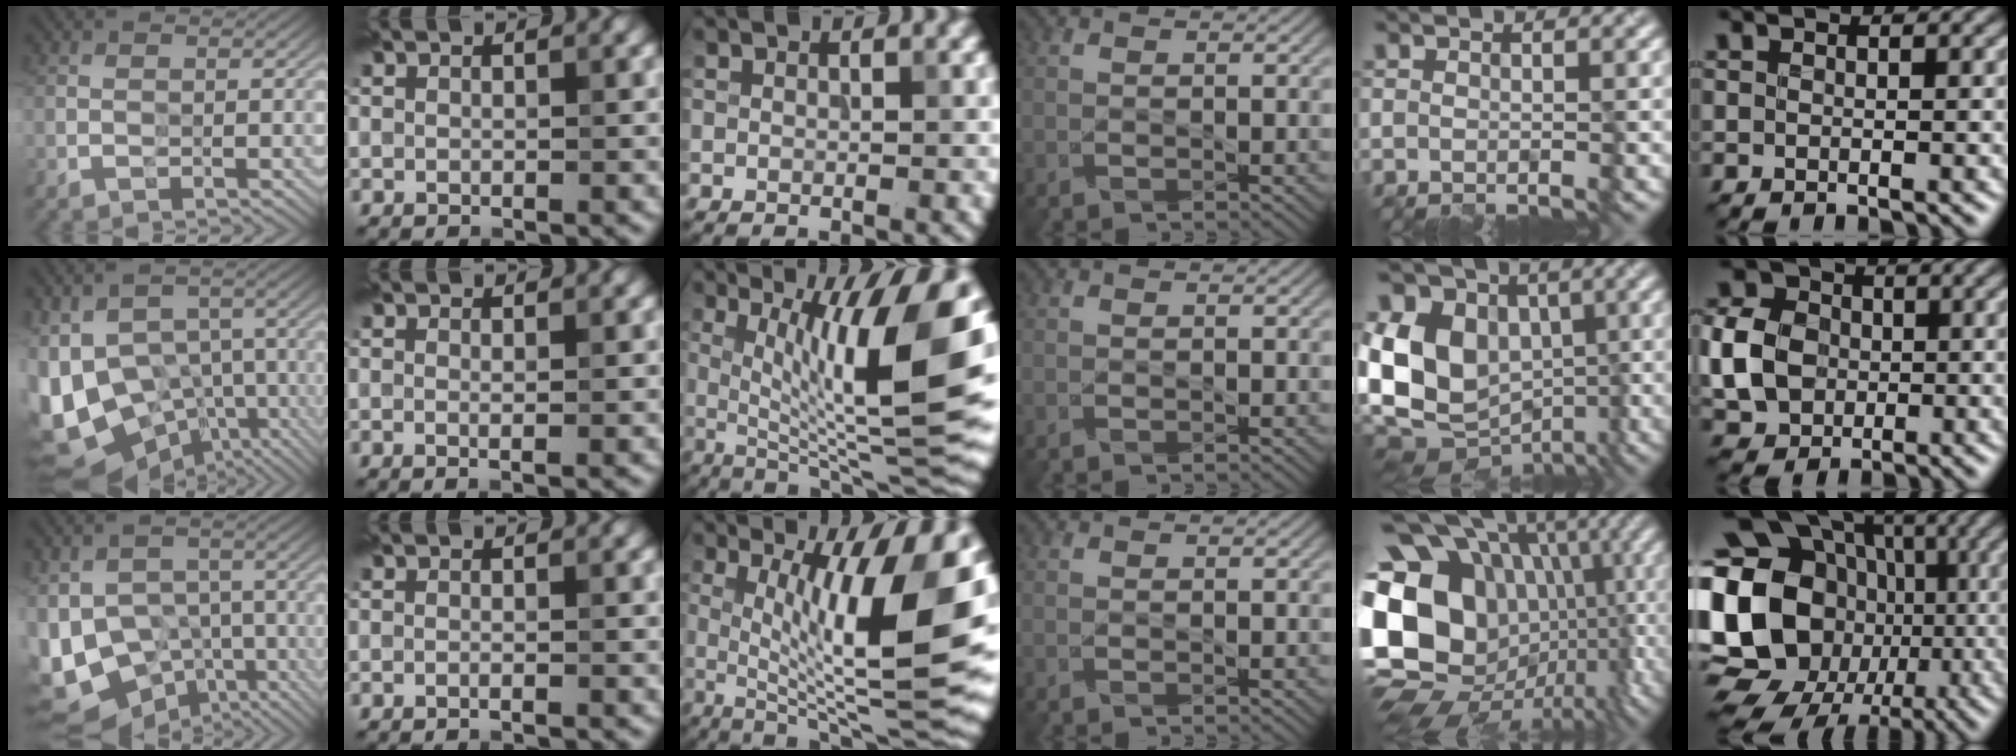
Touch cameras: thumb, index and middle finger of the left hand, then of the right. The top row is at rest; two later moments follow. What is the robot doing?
{"motion": "wipe", "object": "plastic plate"}